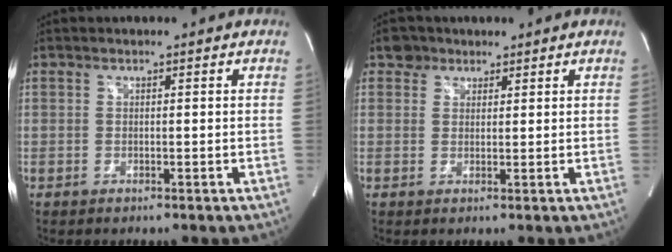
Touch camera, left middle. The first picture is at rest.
{"total": 2.6, "force": [1.8, 1.8, 0.1], "torque": [0.000, 0.005, 0.024]}